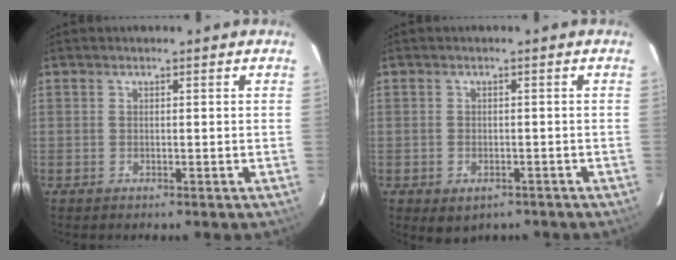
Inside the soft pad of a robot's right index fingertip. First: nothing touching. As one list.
[{"total": 4.0, "force": [-2.2, 2.8, 1.8], "torque": [-0.037, -0.010, -0.021]}]